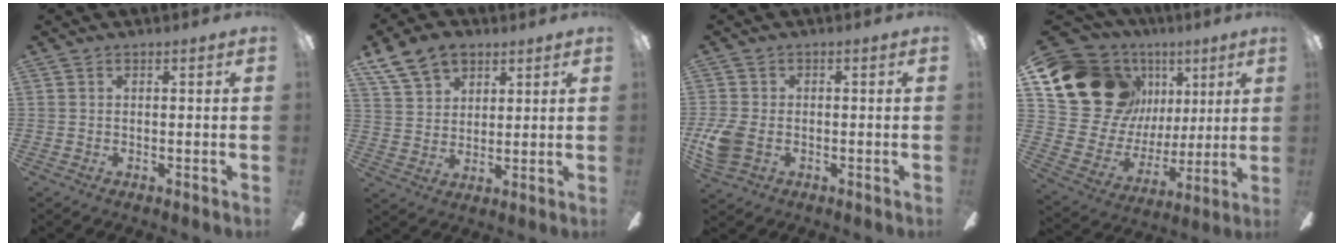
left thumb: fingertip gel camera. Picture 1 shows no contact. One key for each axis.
{"total": 10.4, "fx": 7.0, "fy": 6.4, "fz": 4.2, "tx": -0.083, "ty": -0.023, "tz": 0.136}
{"total": 6.9, "fx": -1.7, "fy": 4.6, "fz": 4.8, "tx": -0.114, "ty": 0.001, "tz": -0.031}
{"total": 19.5, "fx": 9.2, "fy": 15.1, "fz": 8.3, "tx": -0.158, "ty": -0.039, "tz": 0.194}